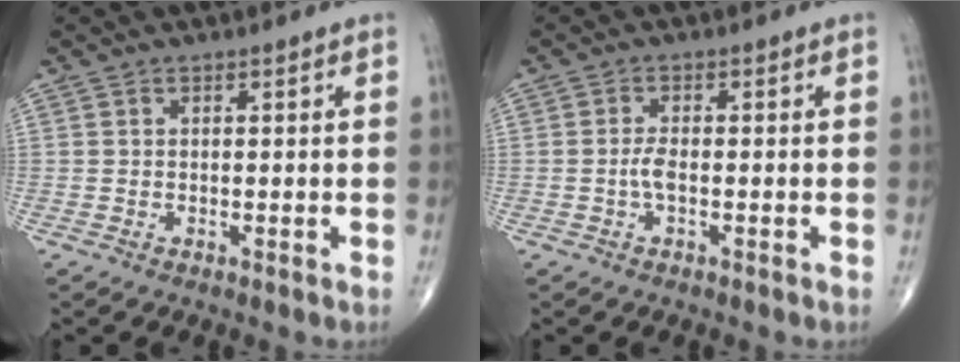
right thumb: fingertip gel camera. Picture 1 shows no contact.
{"total": 2.1, "force": [-0.6, 0.7, 1.9], "torque": [-0.042, 0.002, -0.013]}